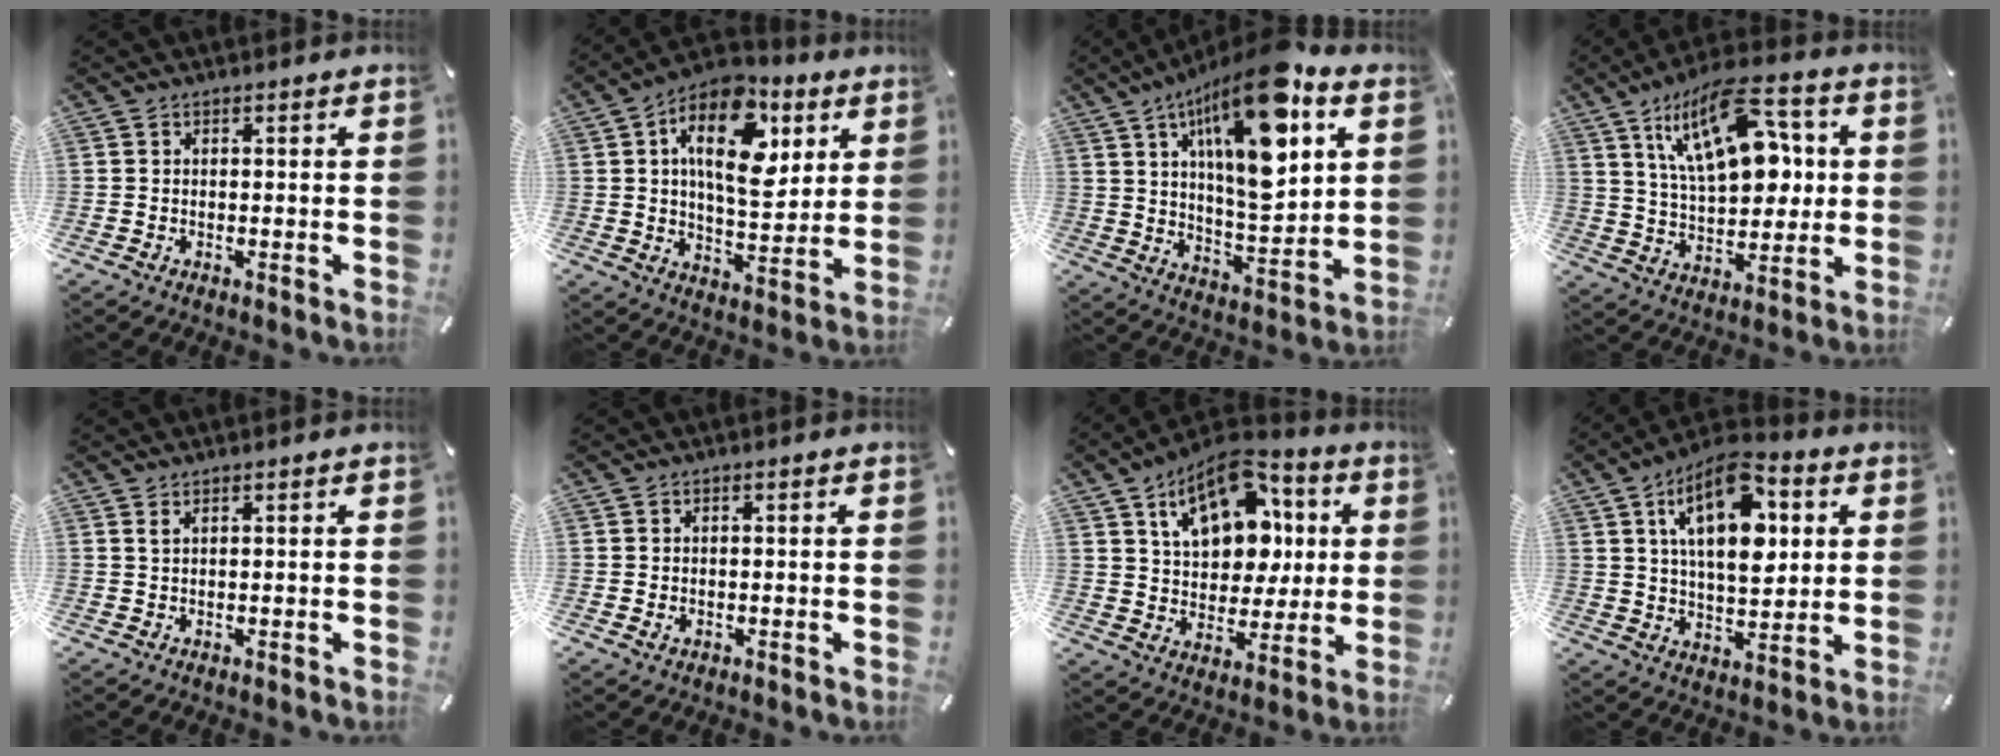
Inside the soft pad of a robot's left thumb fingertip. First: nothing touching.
{"total": 17.9, "force": [7.1, 10.0, 13.0], "torque": [-0.204, -0.020, 0.119]}
{"total": 21.6, "force": [9.7, 7.7, 17.7], "torque": [-0.299, -0.046, 0.144]}
{"total": 21.7, "force": [8.4, 11.1, 16.6], "torque": [-0.290, -0.024, 0.135]}
{"total": 1.0, "force": [0.5, 0.1, 0.8], "torque": [-0.016, -0.001, 0.010]}
{"total": 1.1, "force": [-0.1, 1.0, 0.6], "torque": [-0.013, 0.004, -0.003]}
{"total": 17.6, "force": [7.8, 11.9, 10.3], "torque": [-0.163, -0.029, 0.144]}
{"total": 17.3, "force": [6.7, 8.9, 13.2], "torque": [-0.231, -0.021, 0.109]}